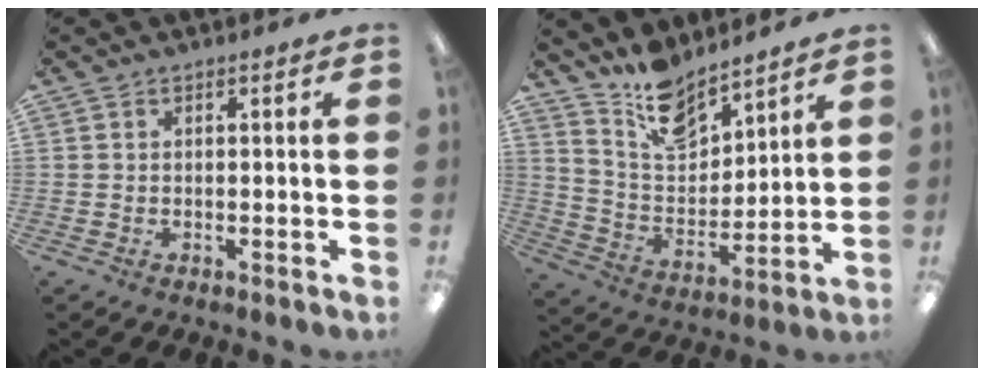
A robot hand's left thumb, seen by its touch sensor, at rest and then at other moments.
{"total": 12.0, "force": [10.2, 4.9, 4.1], "torque": [-0.079, -0.070, 0.191]}